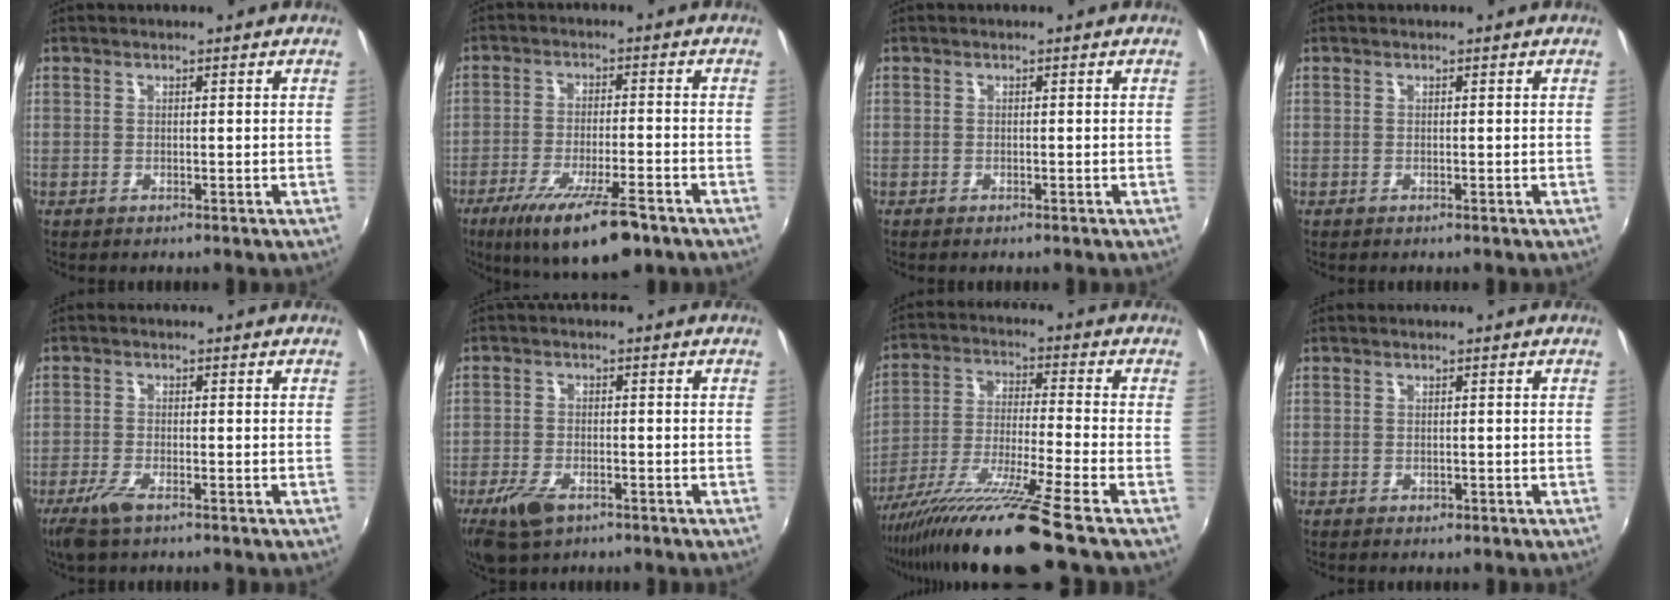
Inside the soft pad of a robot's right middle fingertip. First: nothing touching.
{"total": 14.0, "force": [-9.1, 3.1, 10.2], "torque": [-0.193, -0.035, -0.151]}
{"total": 0.6, "force": [-0.5, 0.2, 0.2], "torque": [-0.006, -0.003, -0.010]}
{"total": 0.0}
{"total": 4.6, "force": [-3.1, 1.1, 3.2], "torque": [-0.082, -0.012, -0.060]}
{"total": 7.2, "force": [-4.5, 3.5, 4.4], "torque": [-0.116, -0.018, -0.081]}
{"total": 15.4, "force": [-12.1, -2.5, 9.2], "torque": [-0.180, -0.032, -0.220]}
{"total": 1.2, "force": [-0.8, 0.8, 0.5], "torque": [-0.010, -0.005, -0.012]}